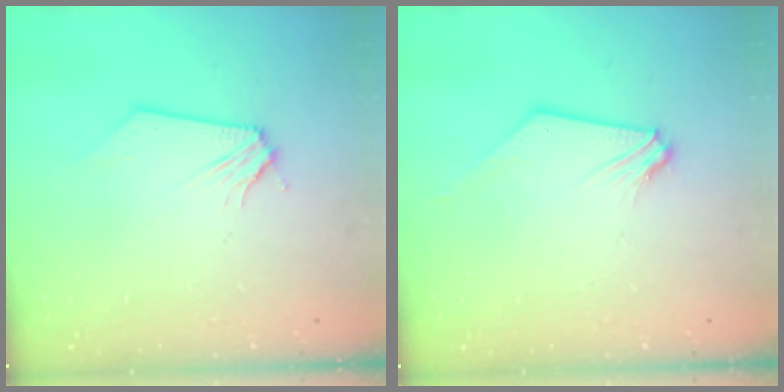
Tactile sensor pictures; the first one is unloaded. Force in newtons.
{"total": 0.6, "press": 0.6, "slide": 0.2}